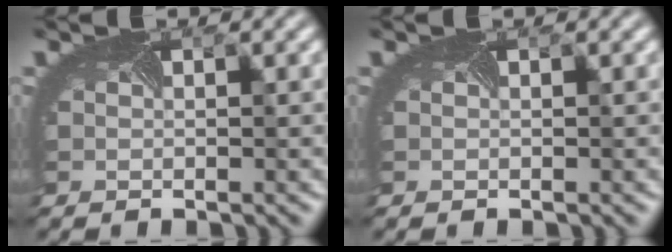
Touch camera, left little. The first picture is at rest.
{"total": 0.0}